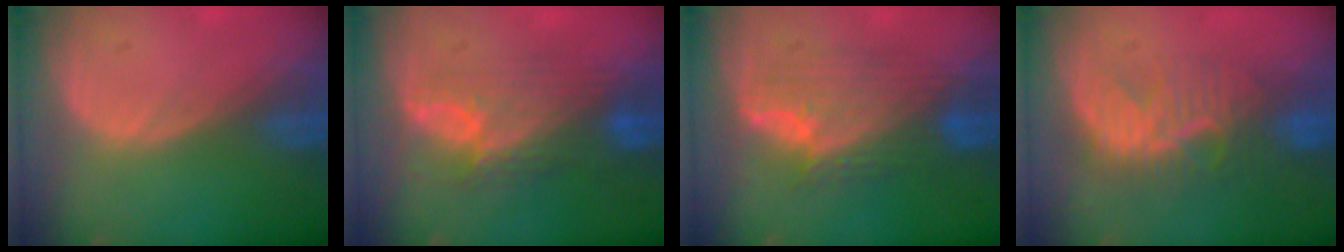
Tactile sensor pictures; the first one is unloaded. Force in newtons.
{"total": 7.6, "press": 7.4, "slide": 1.5}
{"total": 7.8, "press": 7.8, "slide": 0.2}
{"total": 8.3, "press": 7.9, "slide": 2.3}